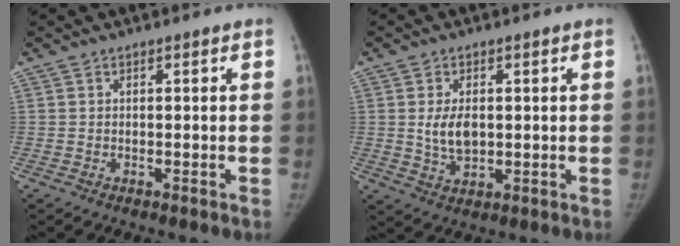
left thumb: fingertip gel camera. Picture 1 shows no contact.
{"total": 5.5, "force": [0.5, 3.4, 4.3], "torque": [-0.072, -0.007, 0.016]}